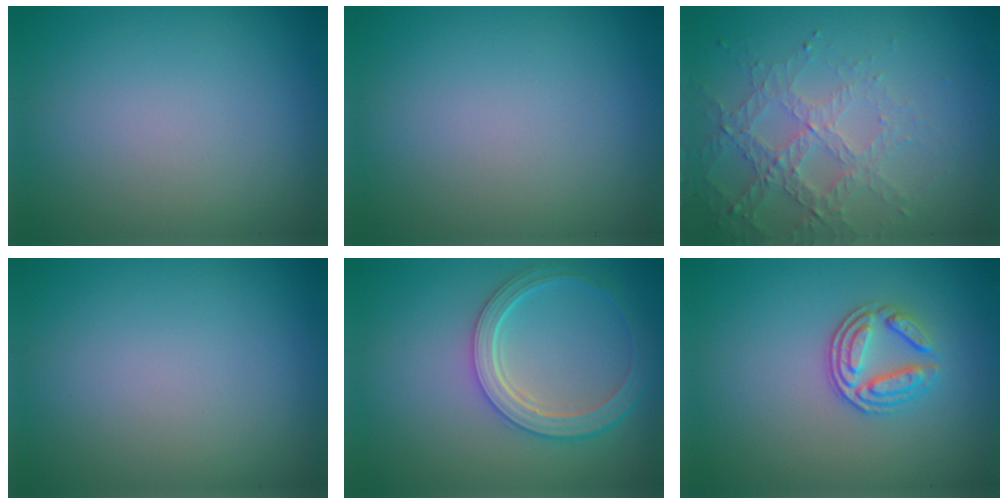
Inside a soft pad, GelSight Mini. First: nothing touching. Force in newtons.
{"total": 0.0}
{"total": 3.1, "press": 3.1, "slide": 0.6}
{"total": 0.0}
{"total": 4.7, "press": 3.7, "slide": 3.0}
{"total": 3.2, "press": 2.5, "slide": 1.9}